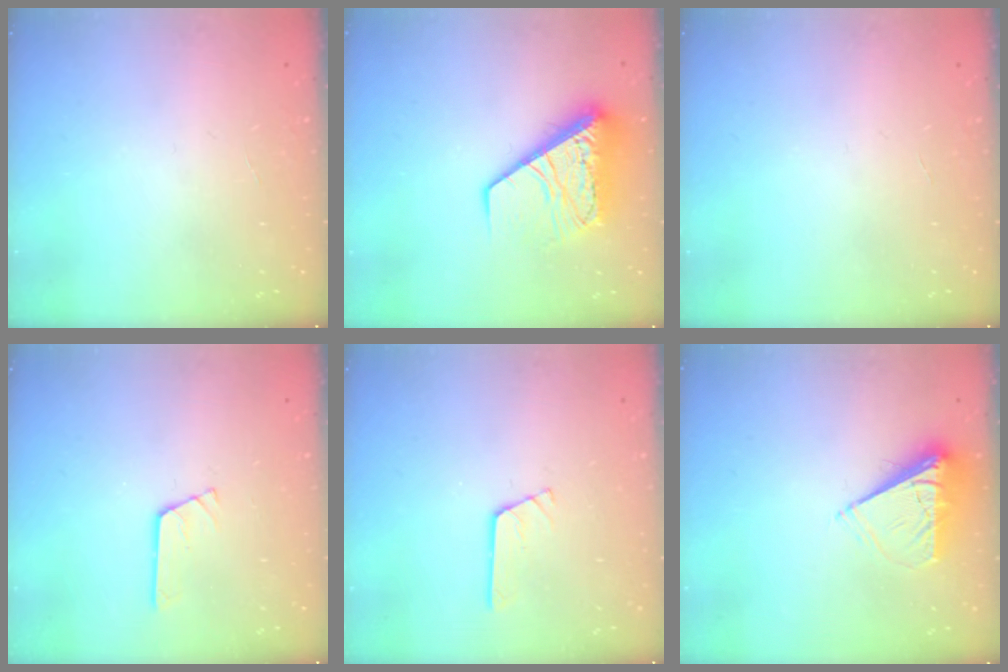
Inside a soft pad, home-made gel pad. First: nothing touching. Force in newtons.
{"total": 14.5, "press": 14.4, "slide": 1.8}
{"total": 0.0}
{"total": 3.0, "press": 2.9, "slide": 0.4}
{"total": 2.9, "press": 2.8, "slide": 0.3}
{"total": 7.8, "press": 7.8, "slide": 1.0}